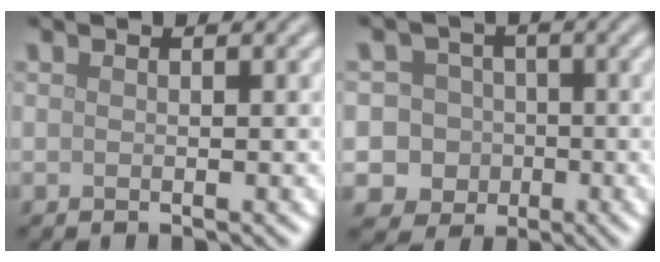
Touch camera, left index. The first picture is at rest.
{"total": 7.5, "force": [-1.6, 7.1, 1.9], "torque": [-0.017, 0.017, -0.063]}